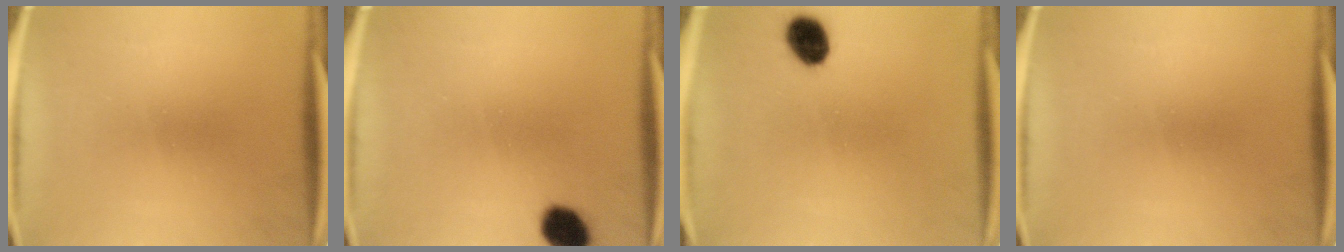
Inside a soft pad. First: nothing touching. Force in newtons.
{"total": 6.4}
{"total": 6.5}
{"total": 0.0}